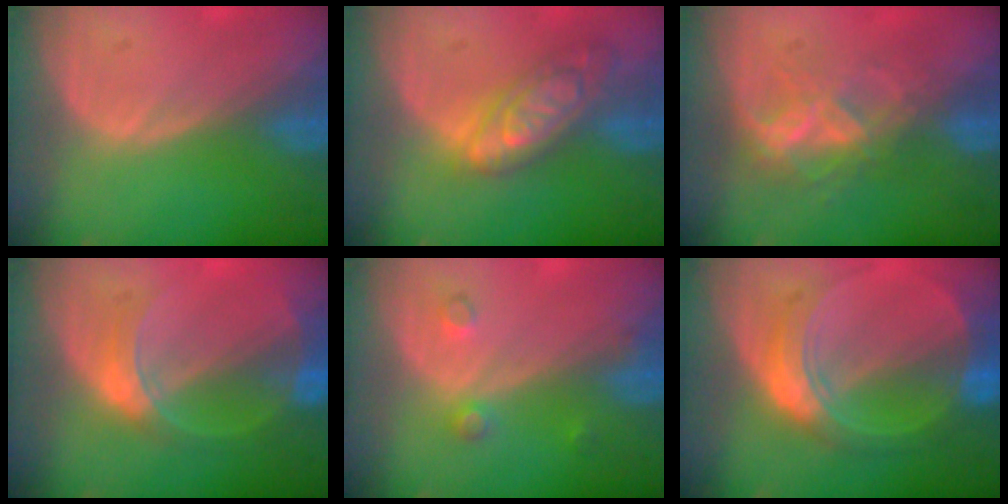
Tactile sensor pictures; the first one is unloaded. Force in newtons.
{"total": 7.4, "press": 7.4, "slide": 0.5}
{"total": 7.0, "press": 5.9, "slide": 3.7}
{"total": 6.8, "press": 6.0, "slide": 3.2}
{"total": 2.3, "press": 2.3, "slide": 0.2}
{"total": 8.8, "press": 8.8, "slide": 0.6}